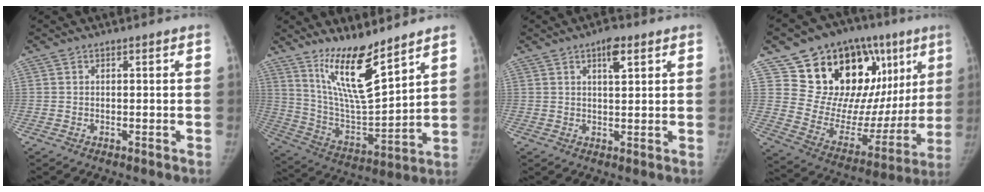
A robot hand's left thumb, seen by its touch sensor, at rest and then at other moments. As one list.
[{"total": 15.6, "force": [10.9, 3.5, 10.6], "torque": [-0.167, -0.081, 0.215]}, {"total": 4.2, "force": [2.2, 1.6, 3.2], "torque": [-0.042, -0.007, 0.034]}, {"total": 30.1, "force": [13.2, 17.5, 20.7], "torque": [-0.244, -0.001, 0.225]}]